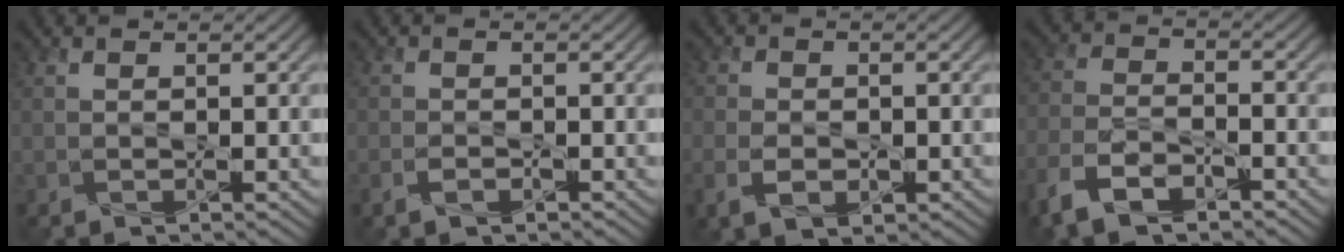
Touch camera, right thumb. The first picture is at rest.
{"total": 1.8, "force": [-1.1, 0.9, 1.2], "torque": [-0.028, -0.003, -0.023]}
{"total": 4.3, "force": [-1.6, 2.8, 2.9], "torque": [-0.065, -0.010, -0.033]}
{"total": 8.7, "force": [-5.9, 4.0, 5.0], "torque": [-0.116, -0.015, -0.125]}